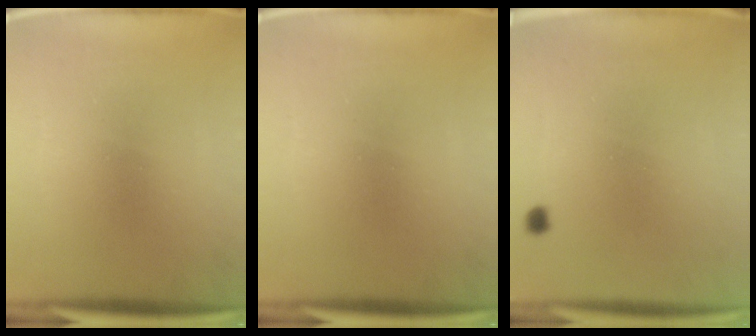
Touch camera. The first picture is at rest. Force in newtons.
{"total": 0.0}
{"total": 1.0}